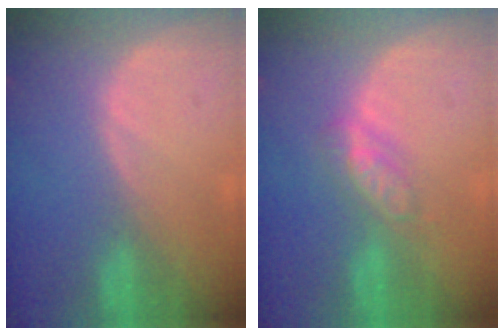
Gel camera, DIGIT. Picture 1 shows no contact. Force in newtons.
{"total": 4.6, "press": 4.2, "slide": 1.9}